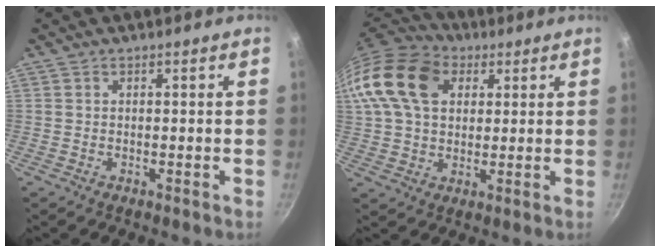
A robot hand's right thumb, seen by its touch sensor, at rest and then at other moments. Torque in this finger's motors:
{"motor_torque": [1.43, 2.64, 0.93, -0.76, 0.21]}